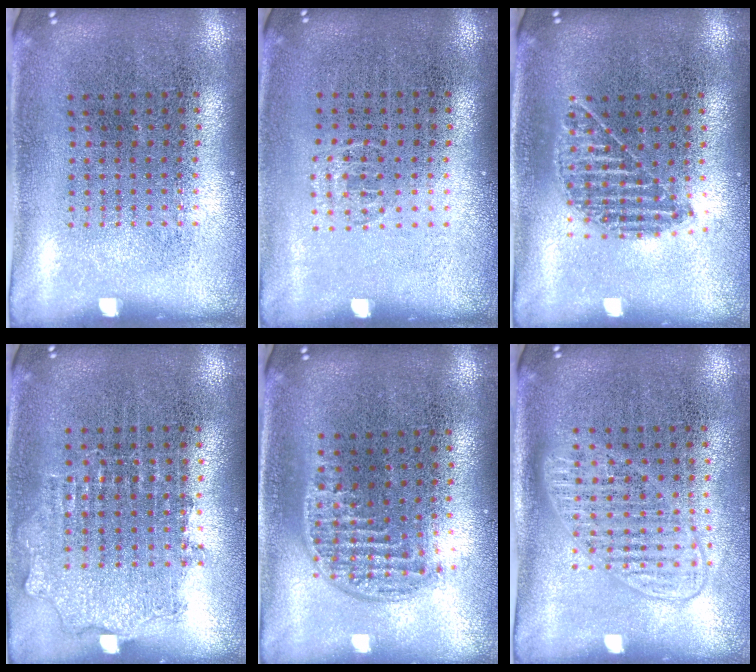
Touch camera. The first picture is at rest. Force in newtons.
{"total": 0.5, "press": 0.4, "slide": 0.3}
{"total": 1.1, "press": 1.0, "slide": 0.5}
{"total": 0.9, "press": 0.8, "slide": 0.2}
{"total": 1.2, "press": 1.0, "slide": 0.6}
{"total": 1.5, "press": 1.3, "slide": 0.7}